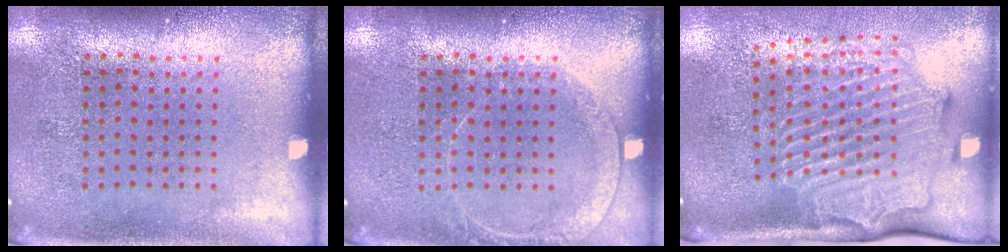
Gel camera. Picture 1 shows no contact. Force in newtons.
{"total": 1.4, "press": 1.4, "slide": 0.1}
{"total": 2.9, "press": 2.2, "slide": 1.9}